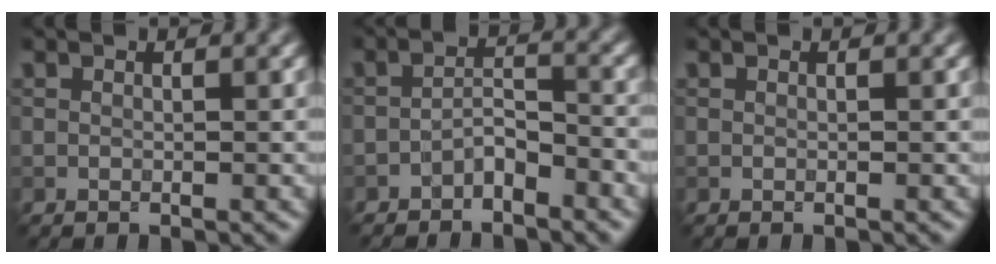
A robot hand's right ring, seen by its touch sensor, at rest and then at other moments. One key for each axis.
{"total": 2.5, "fx": -1.9, "fy": 0.8, "fz": 1.4, "tx": -0.026, "ty": 0.010, "tz": -0.039}
{"total": 0.0}